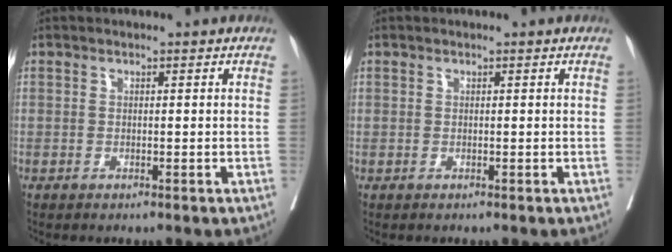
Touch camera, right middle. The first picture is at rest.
{"total": 0.0}